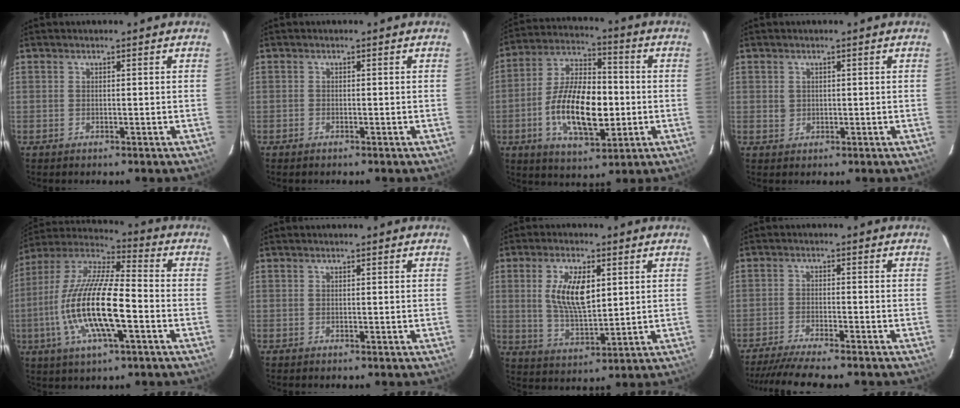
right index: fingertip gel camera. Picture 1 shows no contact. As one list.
[{"total": 0.6, "force": [-0.5, 0.3, -0.1], "torque": [-0.002, -0.003, -0.011]}, {"total": 16.3, "force": [-3.0, 7.6, 14.1], "torque": [-0.270, 0.006, -0.050]}, {"total": 1.6, "force": [0.2, 1.5, 0.3], "torque": [-0.002, 0.003, 0.005]}, {"total": 18.9, "force": [-4.7, 5.0, 17.6], "torque": [-0.346, -0.012, -0.093]}, {"total": 0.0}, {"total": 10.1, "force": [2.4, 4.6, 8.7], "torque": [-0.164, 0.000, 0.052]}, {"total": 9.5, "force": [-8.5, 0.4, 4.2], "torque": [-0.101, -0.018, -0.139]}]